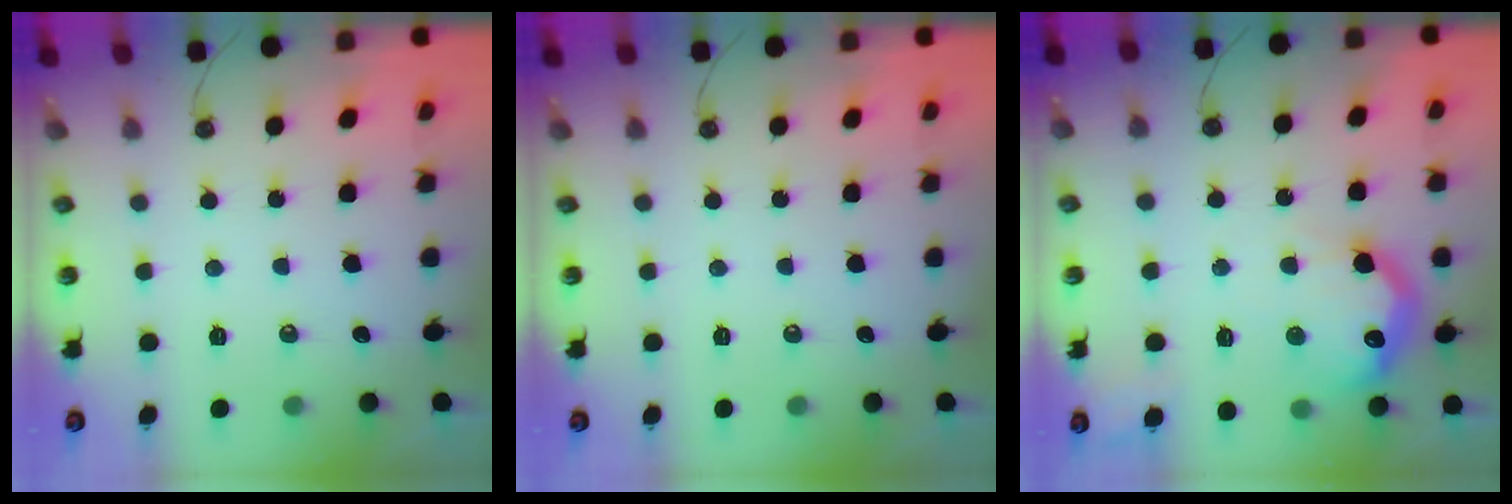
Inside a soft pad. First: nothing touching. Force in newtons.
{"total": 0.0}
{"total": 16.0, "press": 16.0, "slide": 1.0}